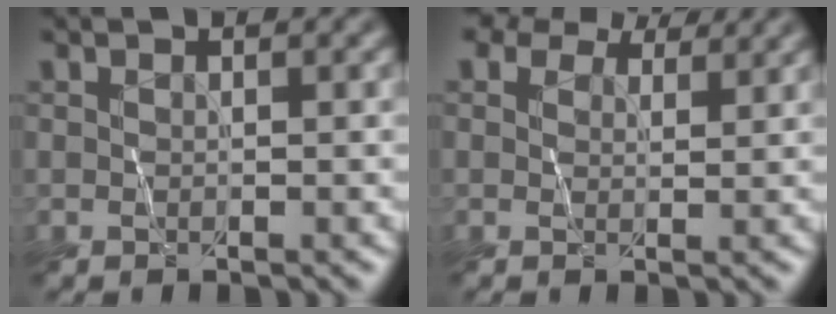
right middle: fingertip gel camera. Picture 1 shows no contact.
{"total": 6.7, "force": [5.4, 2.8, 2.9], "torque": [-0.061, 0.008, 0.072]}